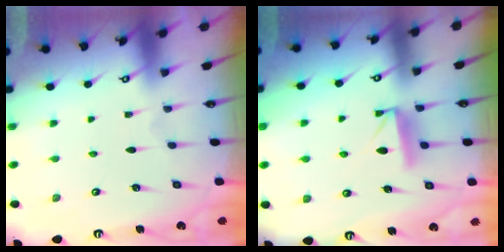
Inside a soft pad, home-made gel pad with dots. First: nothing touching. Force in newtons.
{"total": 8.0, "press": 8.0, "slide": 0.6}